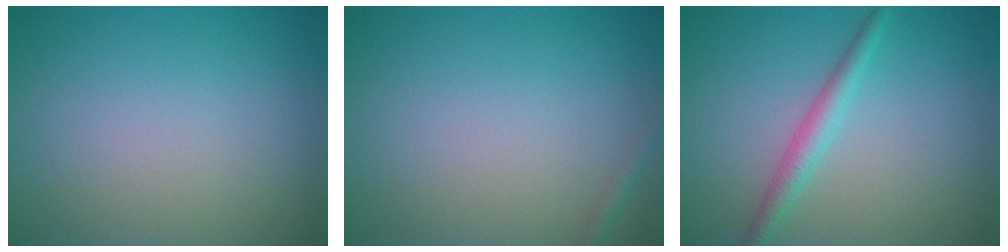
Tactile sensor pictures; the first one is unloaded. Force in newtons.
{"total": 0.8, "press": 0.8, "slide": 0.1}
{"total": 2.3, "press": 2.3, "slide": 0.0}